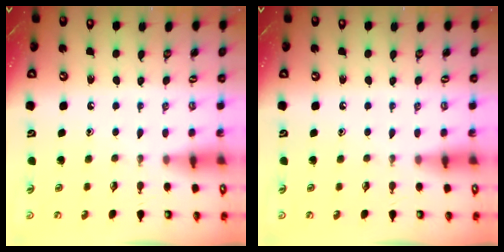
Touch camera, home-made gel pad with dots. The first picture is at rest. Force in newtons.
{"total": 0.0}